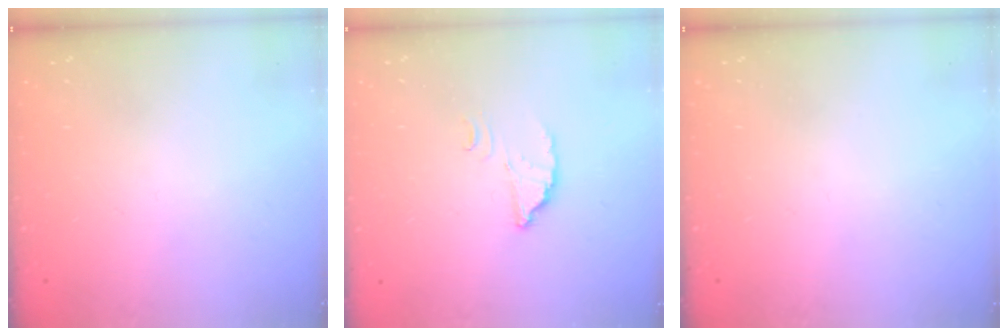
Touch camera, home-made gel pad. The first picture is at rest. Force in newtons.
{"total": 2.6, "press": 2.6, "slide": 0.1}
{"total": 0.0}